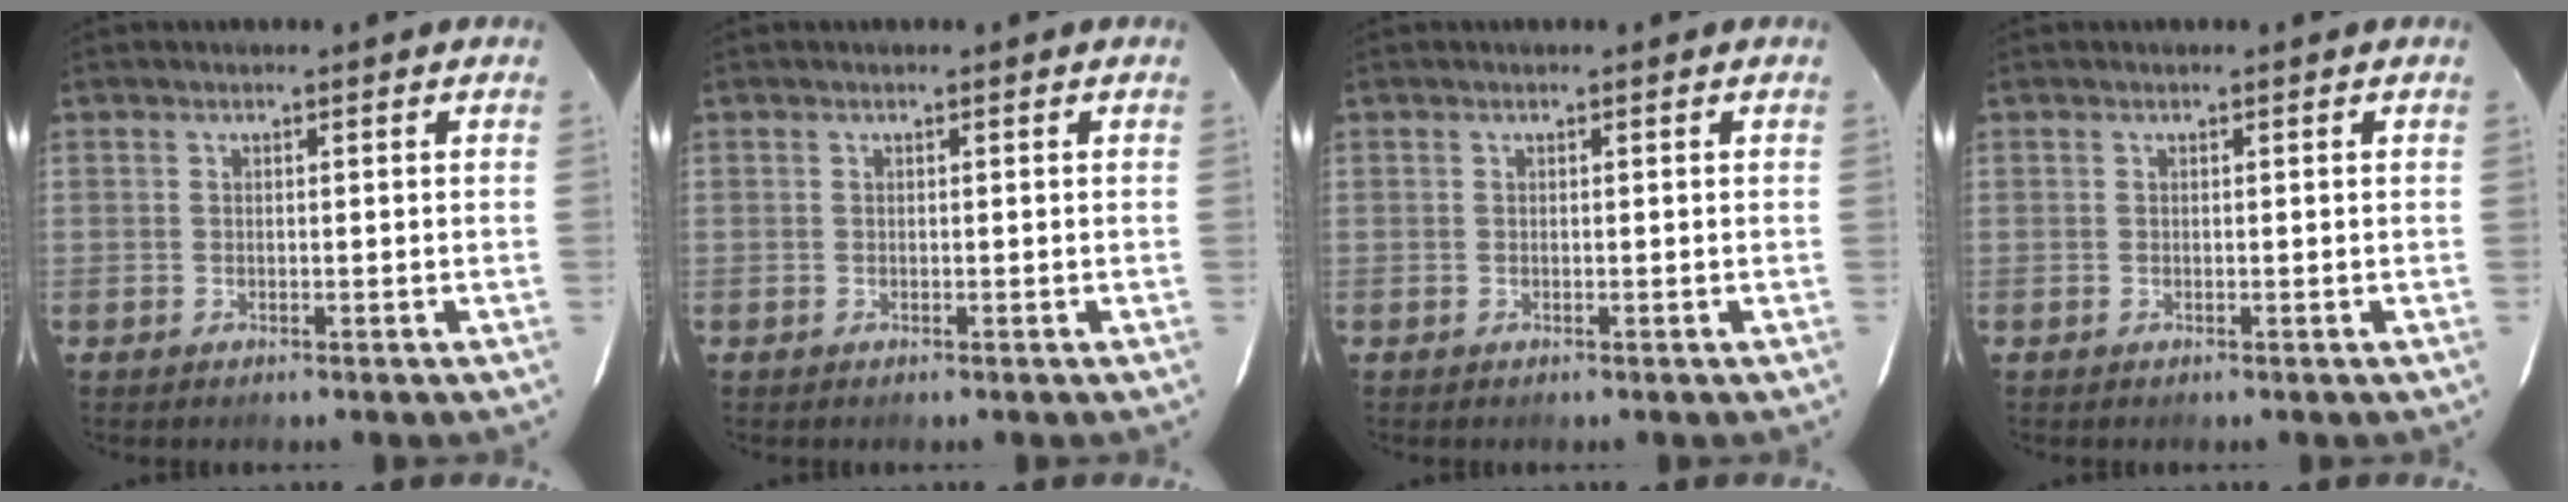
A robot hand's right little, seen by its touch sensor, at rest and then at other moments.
{"total": 0.0}
{"total": 0.0}
{"total": 0.0}